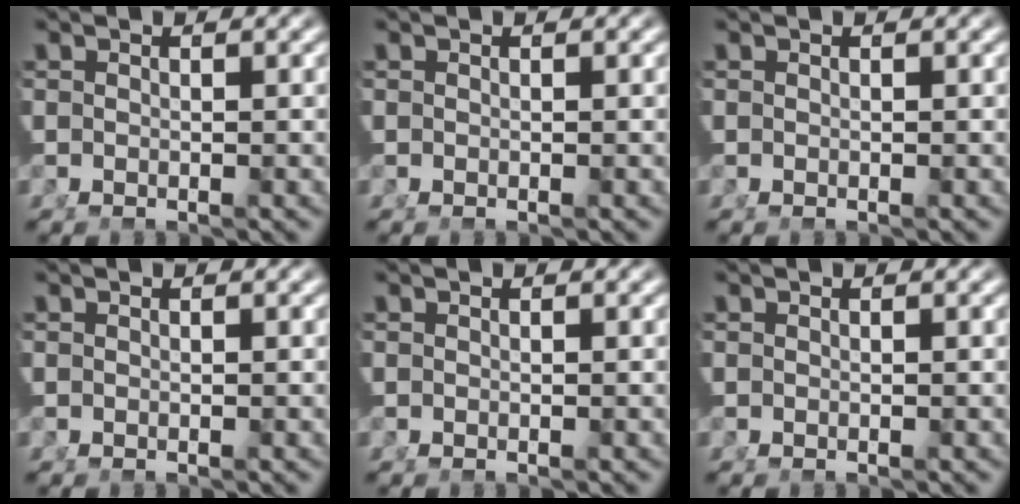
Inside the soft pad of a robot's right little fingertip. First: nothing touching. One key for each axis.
{"total": 0.0}
{"total": 0.0}
{"total": 0.0}
{"total": 0.0}
{"total": 0.0}